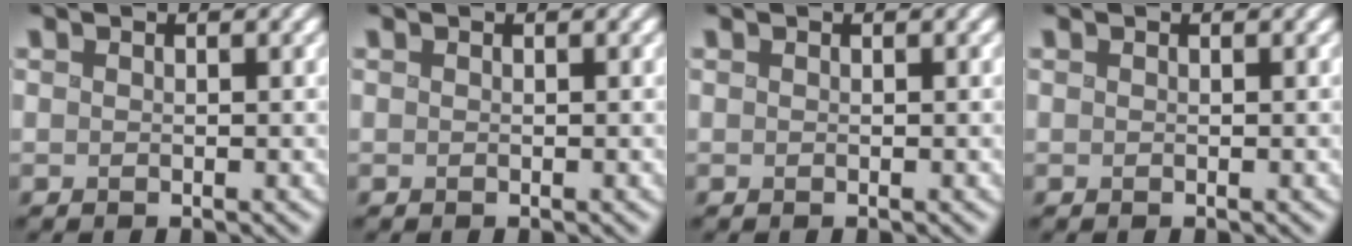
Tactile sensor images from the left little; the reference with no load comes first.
{"total": 0.0}
{"total": 0.0}
{"total": 0.0}